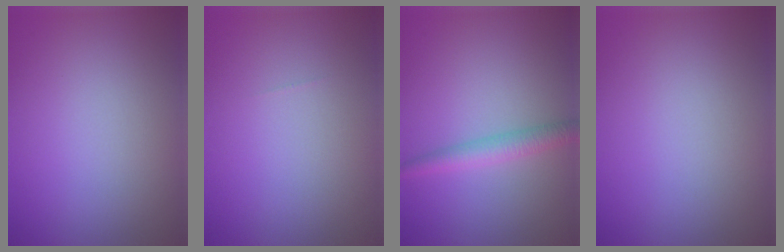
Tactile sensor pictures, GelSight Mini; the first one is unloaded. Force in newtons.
{"total": 0.0}
{"total": 2.5, "press": 2.5, "slide": 0.1}
{"total": 0.0}